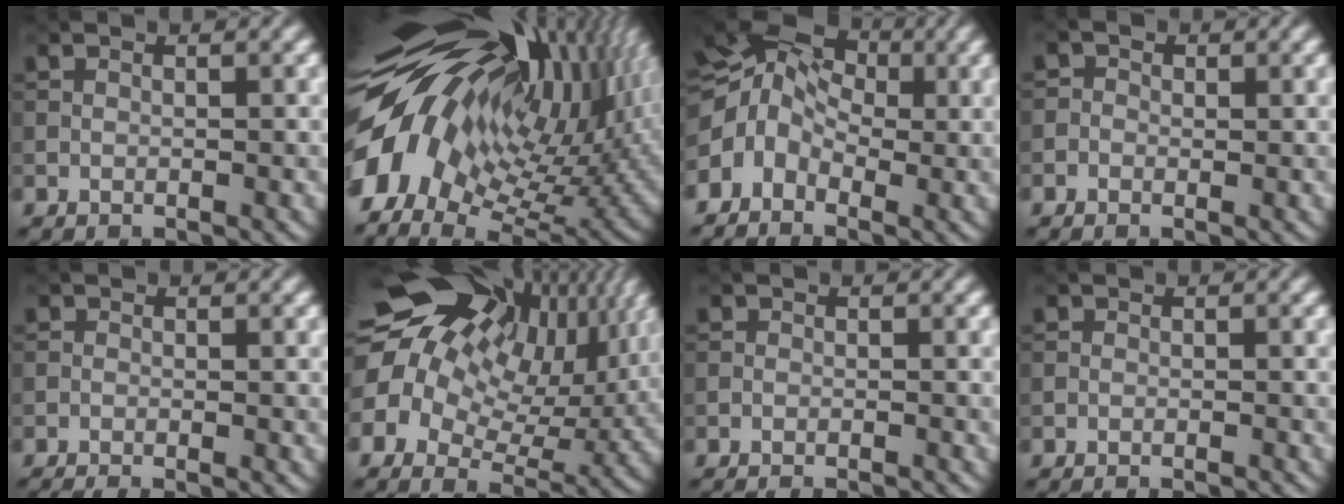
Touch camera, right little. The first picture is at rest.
{"total": 17.9, "force": [2.6, 10.1, 14.6], "torque": [-0.273, -0.019, 0.053]}
{"total": 6.6, "force": [-1.3, 5.2, 3.8], "torque": [-0.062, 0.017, -0.036]}
{"total": 0.9, "force": [-0.6, 0.7, -0.1], "torque": [0.007, -0.004, -0.013]}
{"total": 1.6, "force": [-1.6, 0.0, 0.3], "torque": [-0.001, -0.007, -0.028]}
{"total": 19.2, "force": [7.0, 13.1, 12.2], "torque": [-0.229, 0.028, 0.124]}
{"total": 1.8, "force": [-1.8, 0.1, 0.1], "torque": [0.011, -0.007, -0.022]}
{"total": 1.4, "force": [-1.4, 0.0, 0.0], "torque": [0.012, -0.008, -0.015]}